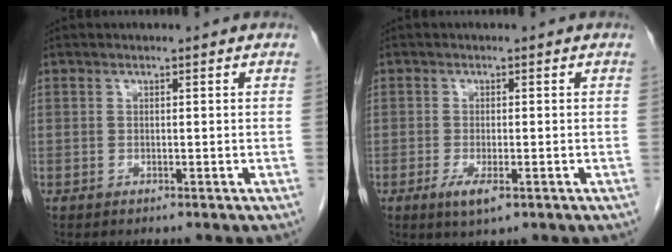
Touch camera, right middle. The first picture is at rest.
{"total": 3.4, "force": [-1.6, 0.9, 2.9], "torque": [-0.056, -0.007, -0.023]}